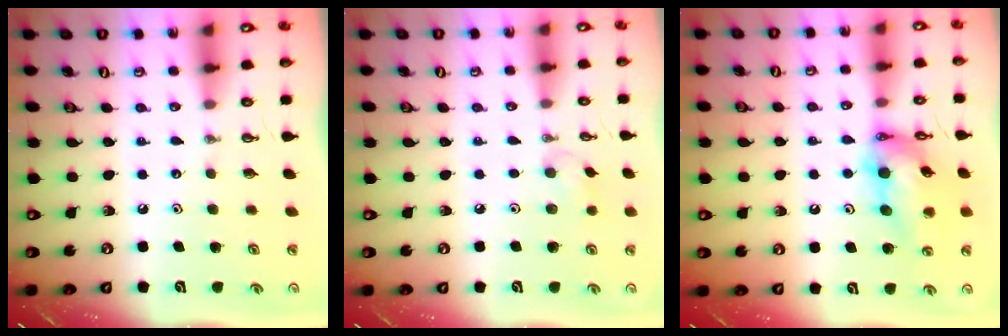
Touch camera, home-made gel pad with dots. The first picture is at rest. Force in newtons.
{"total": 5.6, "press": 5.5, "slide": 1.3}
{"total": 15.7, "press": 15.6, "slide": 2.0}